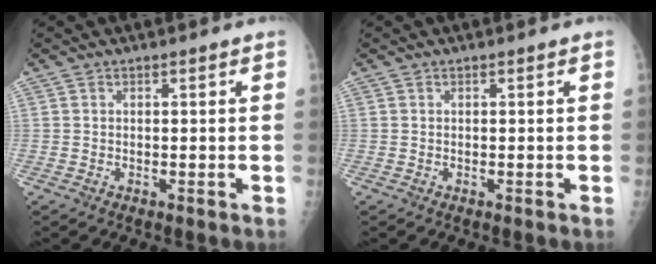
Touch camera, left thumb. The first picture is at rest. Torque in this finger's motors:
{"motor_torque": [0.02, 0.02, -0.01, 0.01, 0.00]}